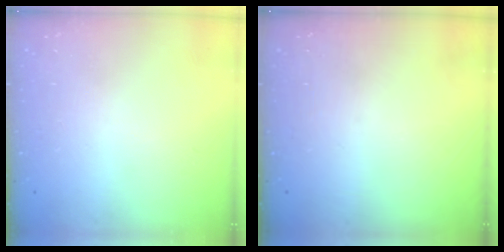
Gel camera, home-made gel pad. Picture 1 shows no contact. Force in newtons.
{"total": 0.0}